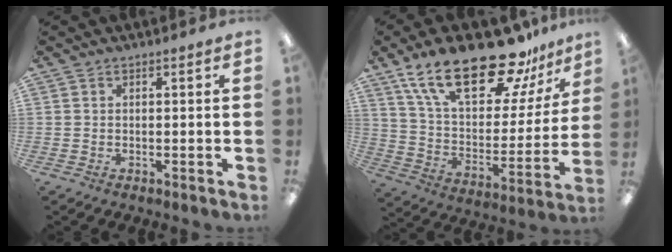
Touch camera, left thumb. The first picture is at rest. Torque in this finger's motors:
{"motor_torque": [2.75, 1.69, 1.68, -1.09, 0.13]}